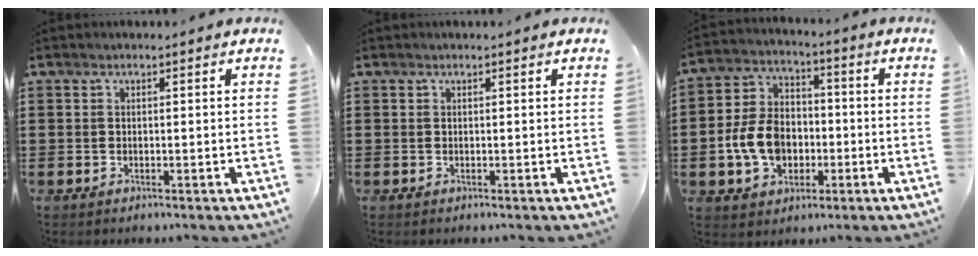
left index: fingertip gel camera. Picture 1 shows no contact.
{"total": 0.0}
{"total": 9.3, "force": [-2.2, 7.1, 5.5], "torque": [-0.145, 0.015, -0.045]}